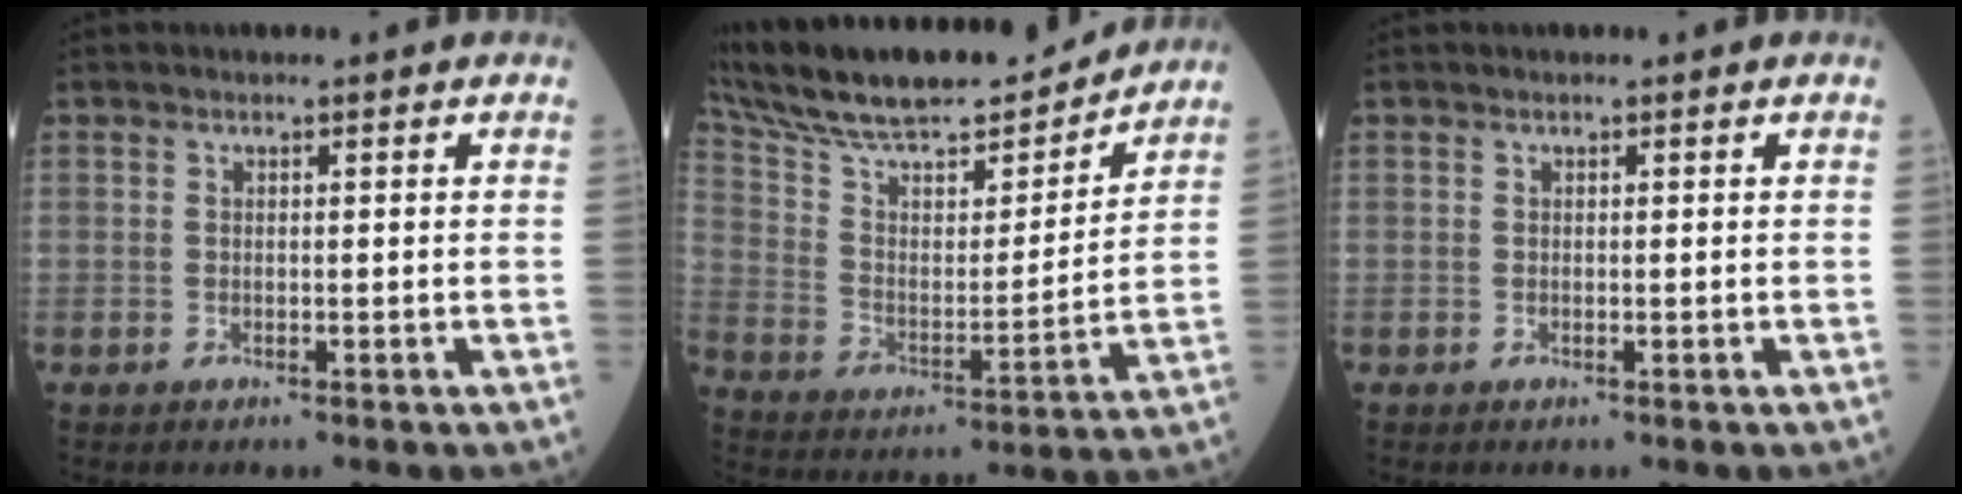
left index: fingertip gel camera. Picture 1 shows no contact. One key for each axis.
{"total": 22.7, "fx": 20.0, "fy": 4.0, "fz": 9.9, "tx": -0.177, "ty": 0.017, "tz": 0.323}
{"total": 0.0}